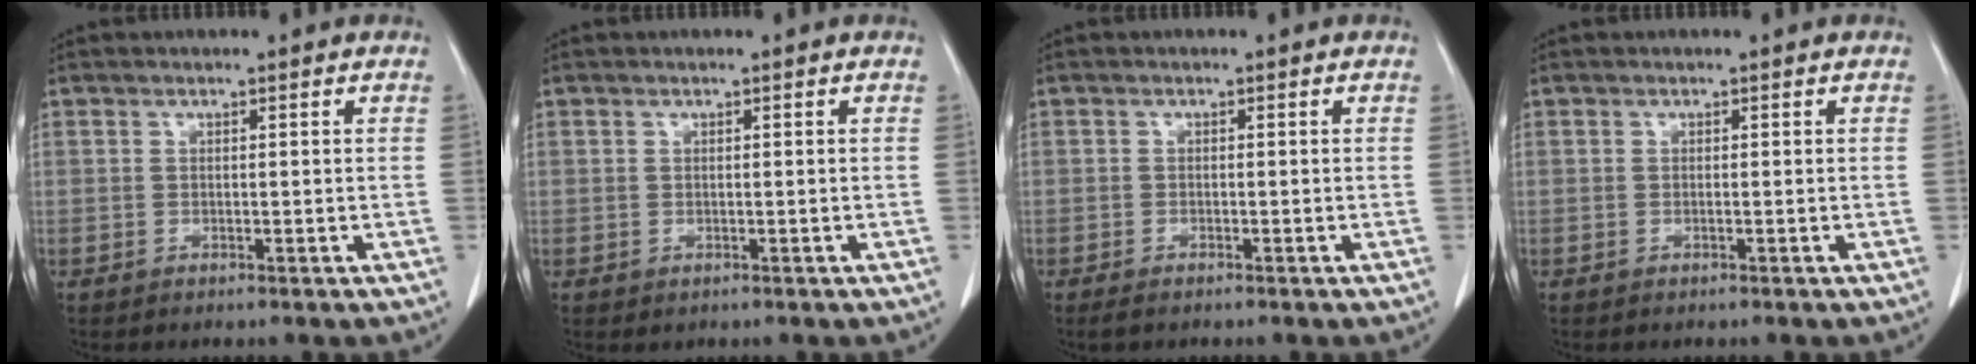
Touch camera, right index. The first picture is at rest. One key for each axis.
{"total": 0.6, "fx": 0.0, "fy": 0.6, "fz": 0.0, "tx": 0.002, "ty": 0.003, "tz": -0.001}
{"total": 1.4, "fx": -1.1, "fy": 0.4, "fz": 0.7, "tx": -0.017, "ty": -0.003, "tz": -0.015}
{"total": 0.0}